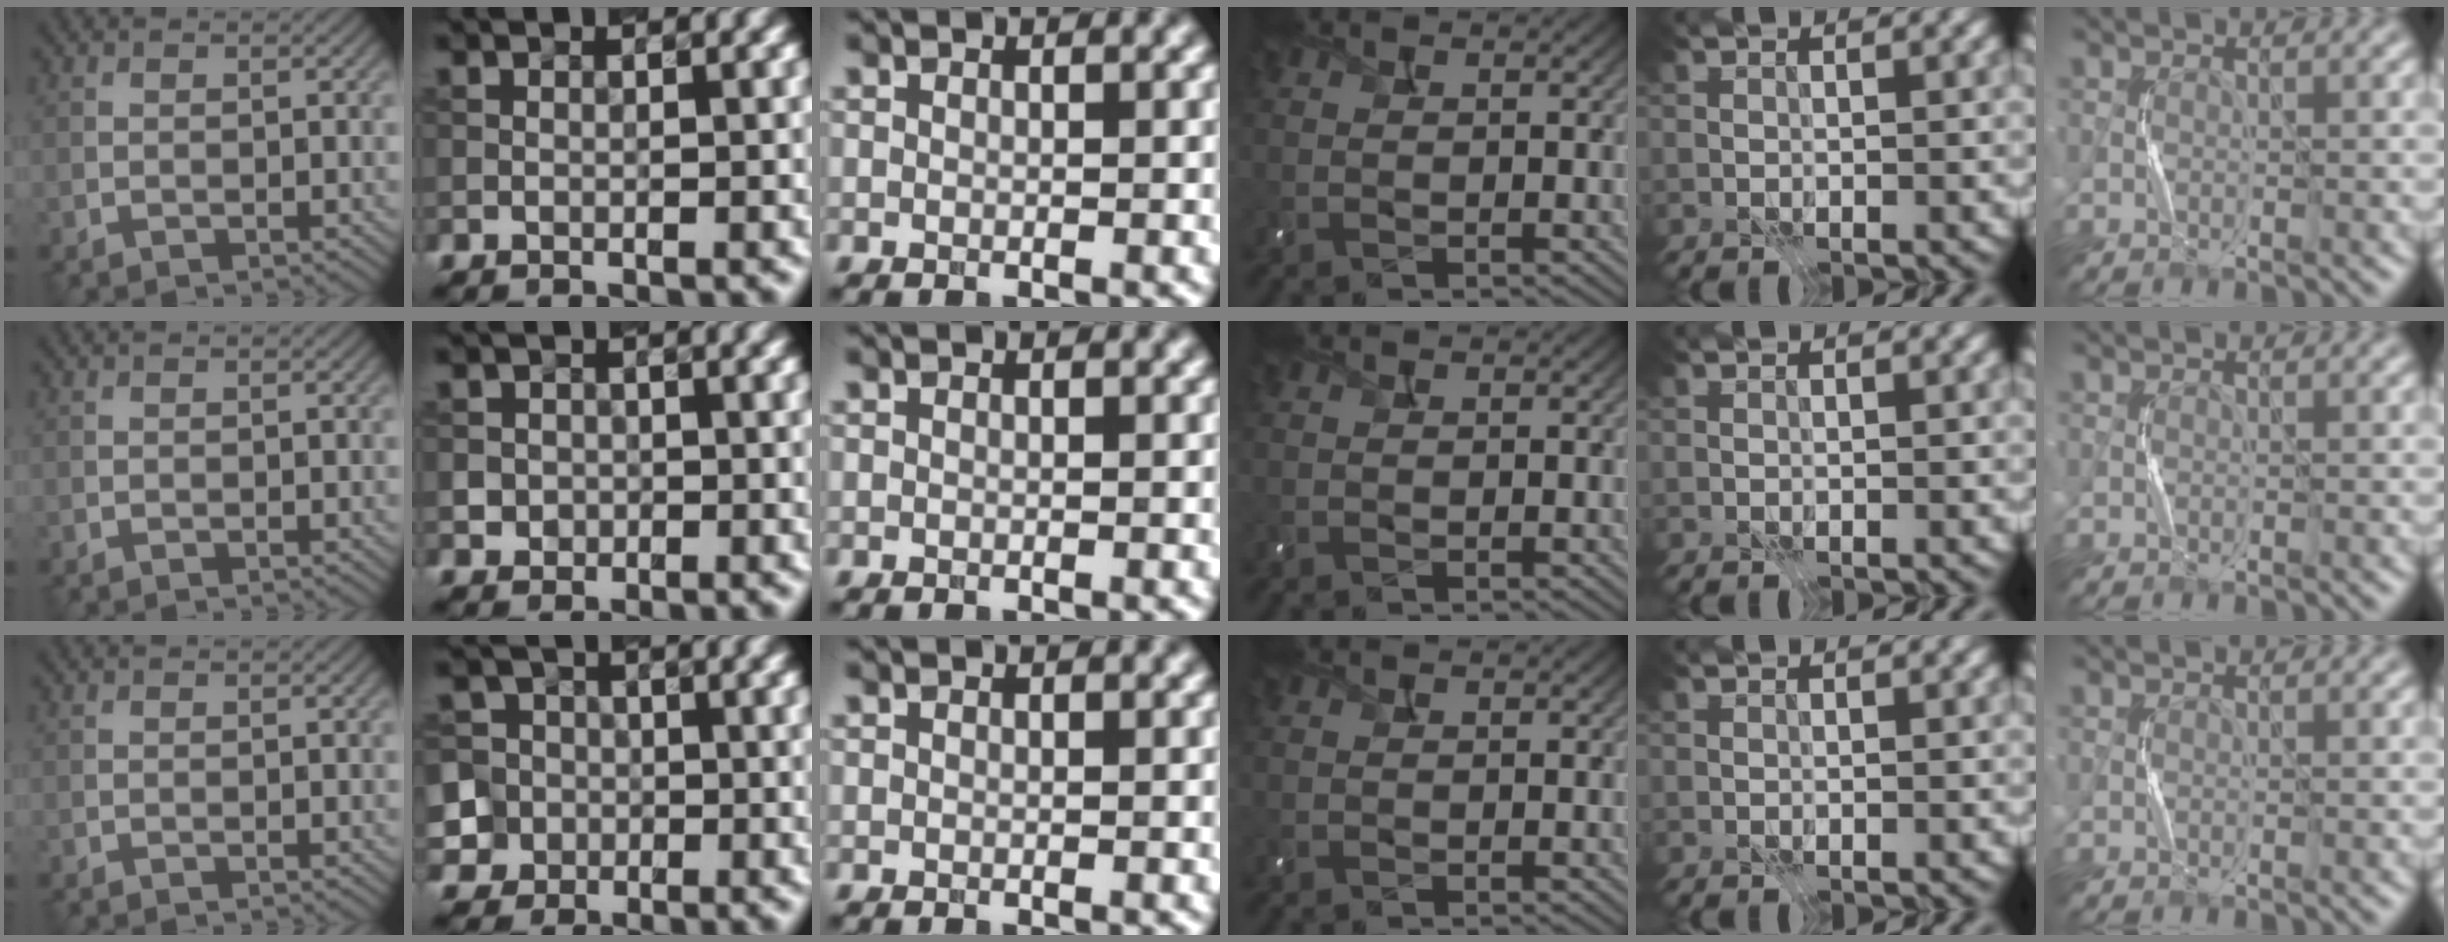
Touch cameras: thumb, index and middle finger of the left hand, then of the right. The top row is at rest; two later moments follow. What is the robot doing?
{"motion": "press", "object": "camera"}